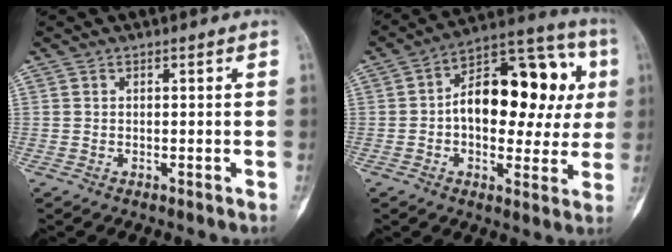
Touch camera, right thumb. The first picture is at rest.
{"total": 21.5, "force": [2.2, 11.9, 17.8], "torque": [-0.220, 0.035, 0.025]}